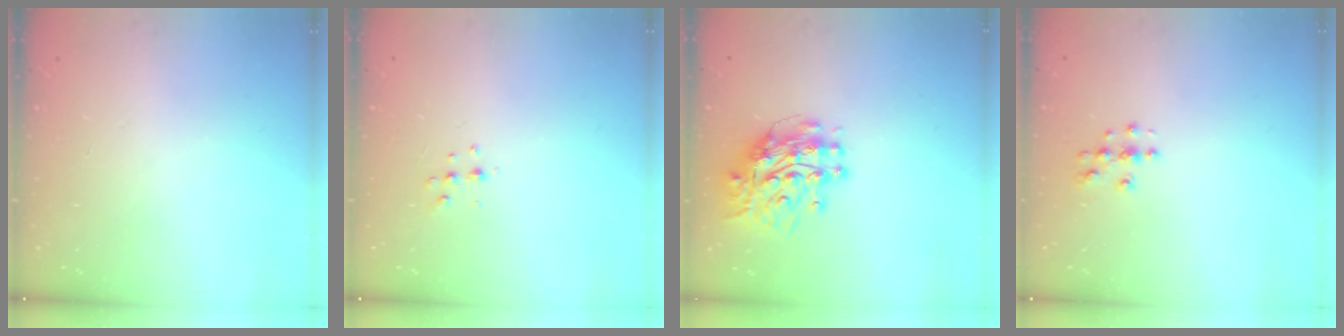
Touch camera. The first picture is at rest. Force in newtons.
{"total": 5.6, "press": 5.6, "slide": 0.7}
{"total": 11.7, "press": 11.6, "slide": 1.2}
{"total": 3.8, "press": 3.8, "slide": 0.2}